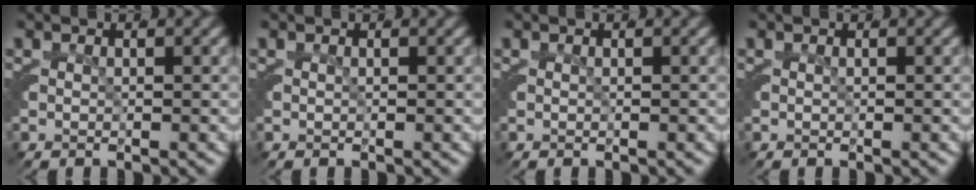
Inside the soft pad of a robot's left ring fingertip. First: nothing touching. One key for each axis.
{"total": 0.0}
{"total": 0.0}
{"total": 0.0}